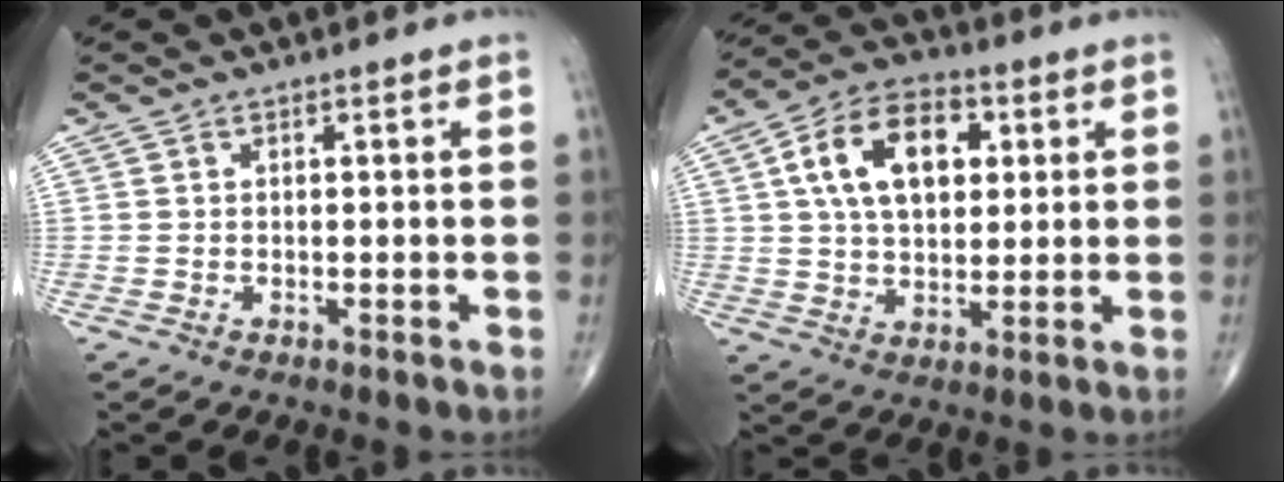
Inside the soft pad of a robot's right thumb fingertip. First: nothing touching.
{"total": 15.1, "force": [3.9, 9.2, 11.3], "torque": [-0.173, 0.009, 0.063]}